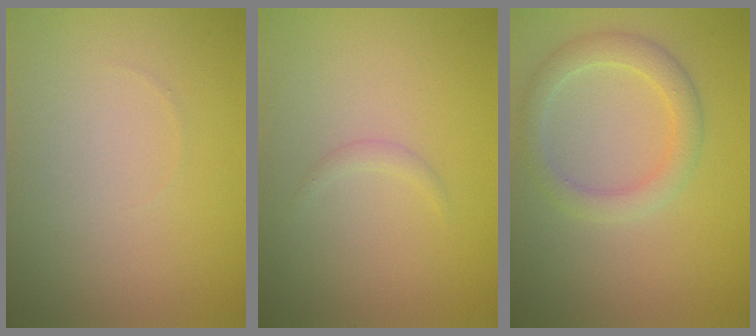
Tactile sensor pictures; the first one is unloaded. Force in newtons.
{"total": 0.6, "press": 0.6, "slide": 0.0}
{"total": 2.9, "press": 2.9, "slide": 0.2}